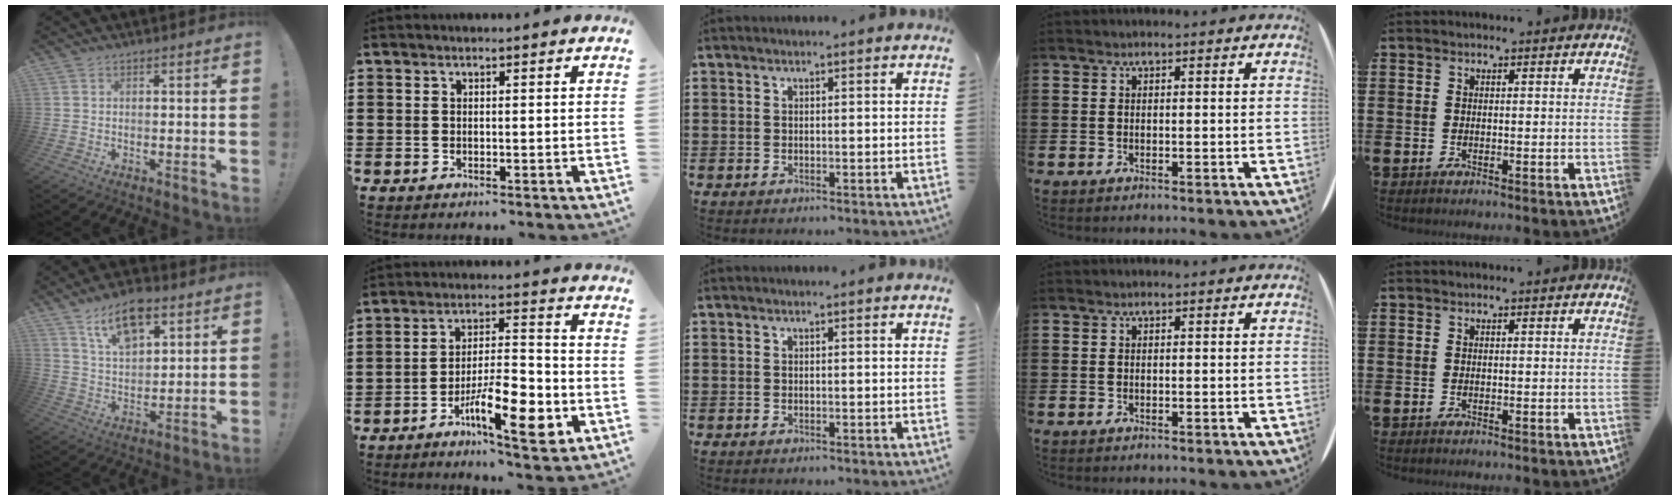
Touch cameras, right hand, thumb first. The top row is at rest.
{"thumb": {"total": 12.5, "force": [7.7, 6.5, 7.4], "torque": [-0.124, -0.030, 0.139]}, "index": {"total": 10.9, "force": [-4.9, 3.4, 9.2], "torque": [-0.162, 0.011, -0.083]}}